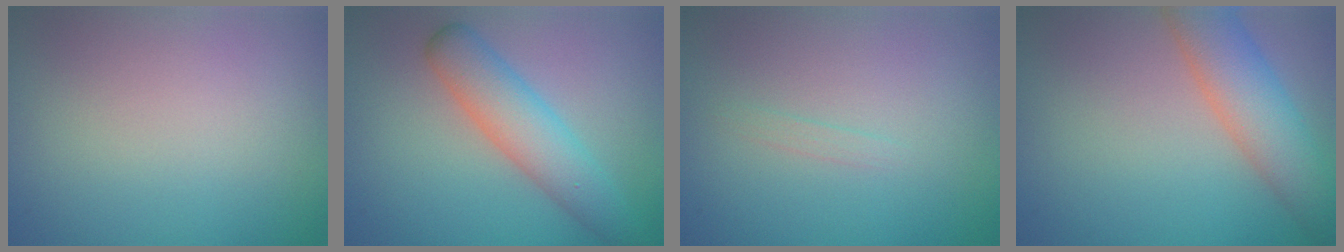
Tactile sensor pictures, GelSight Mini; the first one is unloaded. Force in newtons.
{"total": 4.7, "press": 4.7, "slide": 0.1}
{"total": 0.6, "press": 0.6, "slide": 0.1}
{"total": 6.0, "press": 6.0, "slide": 0.4}